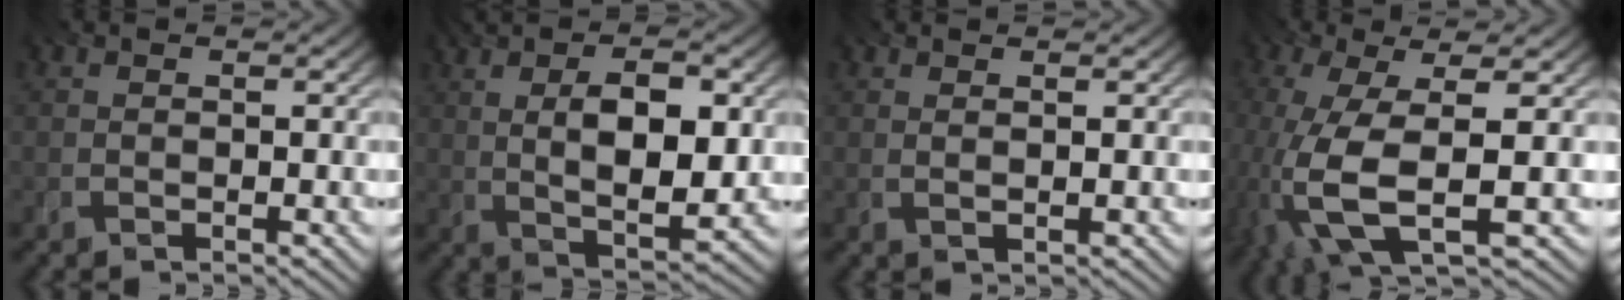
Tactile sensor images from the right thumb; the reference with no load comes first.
{"total": 9.9, "force": [1.5, 4.1, 8.9], "torque": [-0.150, -0.001, 0.020]}
{"total": 1.7, "force": [1.2, 0.2, 1.1], "torque": [-0.008, -0.007, 0.014]}
{"total": 13.2, "force": [-3.2, 5.0, 11.8], "torque": [-0.271, -0.030, -0.053]}